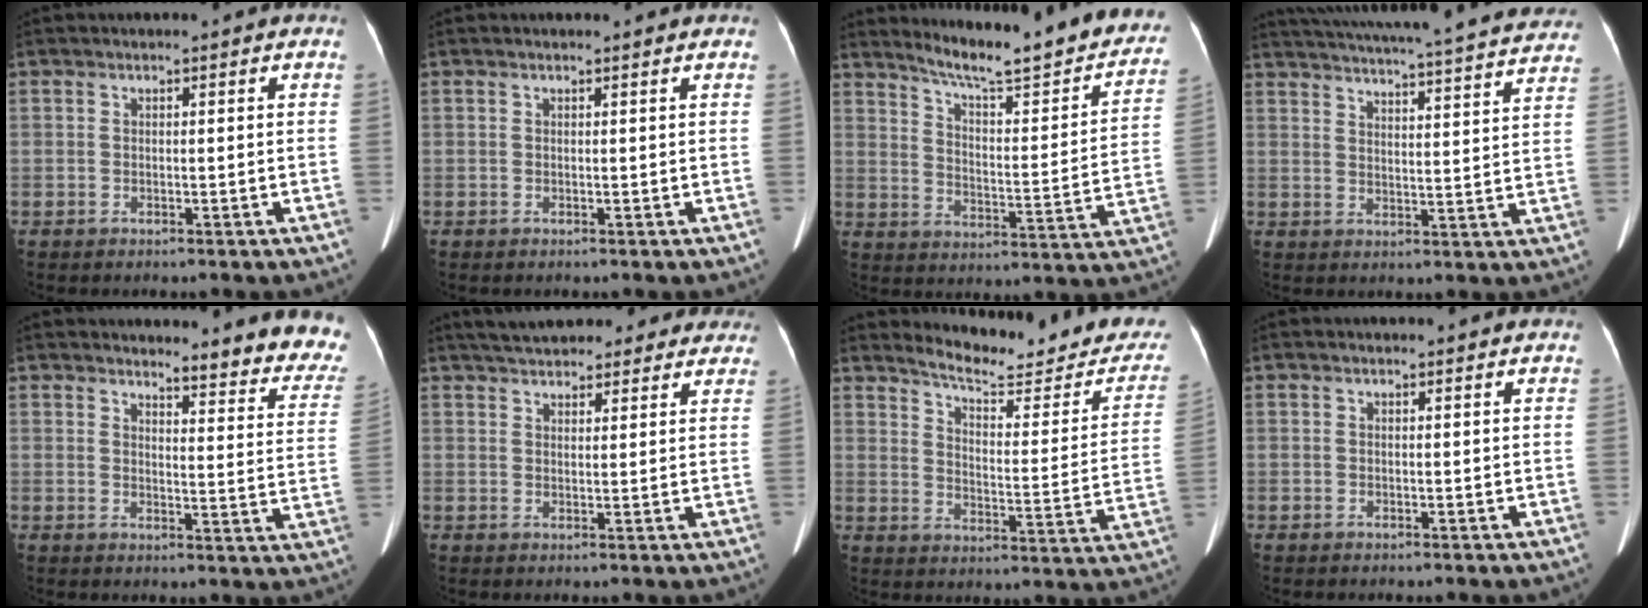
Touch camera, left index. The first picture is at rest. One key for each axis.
{"total": 0.7, "fx": 0.7, "fy": 0.1, "fz": 0.1, "tx": -0.012, "ty": 0.006, "tz": 0.008}
{"total": 22.8, "fx": 19.9, "fy": 2.3, "fz": 11.0, "tx": -0.156, "ty": -0.062, "tz": 0.256}
{"total": 30.3, "fx": 27.9, "fy": 3.2, "fz": 11.3, "tx": -0.196, "ty": -0.041, "tz": 0.343}
{"total": 14.4, "fx": 13.8, "fy": 2.0, "fz": 3.3, "tx": -0.003, "ty": -0.088, "tz": 0.126}
{"total": 18.6, "fx": 16.3, "fy": 6.0, "fz": 6.6, "tx": -0.100, "ty": 0.036, "tz": 0.210}
{"total": 19.0, "fx": 17.8, "fy": 3.5, "fz": 6.0, "tx": -0.070, "ty": -0.071, "tz": 0.212}
{"total": 0.9, "fx": 0.9, "fy": 0.2, "fz": 0.0, "tx": -0.016, "ty": 0.007, "tz": 0.009}